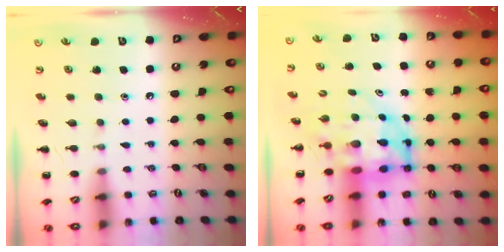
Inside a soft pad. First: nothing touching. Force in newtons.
{"total": 8.2, "press": 7.9, "slide": 2.1}